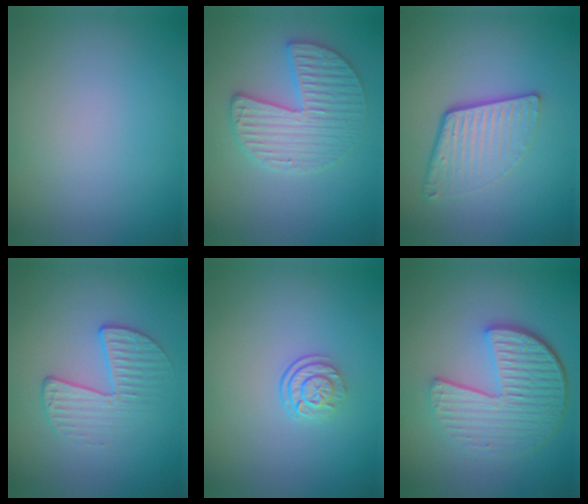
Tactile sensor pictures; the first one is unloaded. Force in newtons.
{"total": 3.7, "press": 3.6, "slide": 0.7}
{"total": 4.4, "press": 2.9, "slide": 3.4}
{"total": 2.4, "press": 1.7, "slide": 1.8}
{"total": 2.5, "press": 1.8, "slide": 1.8}
{"total": 6.1, "press": 4.4, "slide": 4.2}